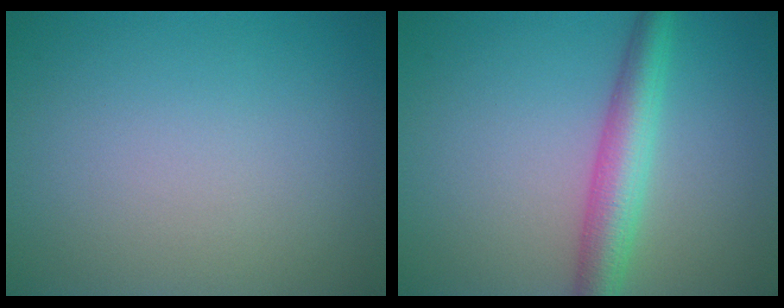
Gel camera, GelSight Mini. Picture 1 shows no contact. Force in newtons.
{"total": 4.5, "press": 4.5, "slide": 0.1}